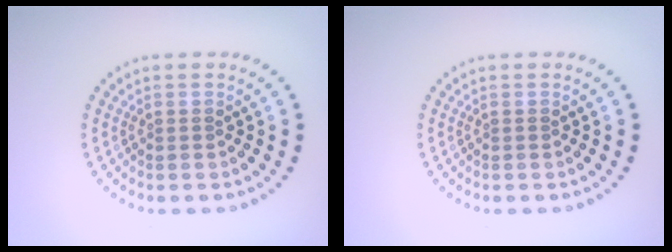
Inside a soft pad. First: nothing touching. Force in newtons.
{"total": 0.0}